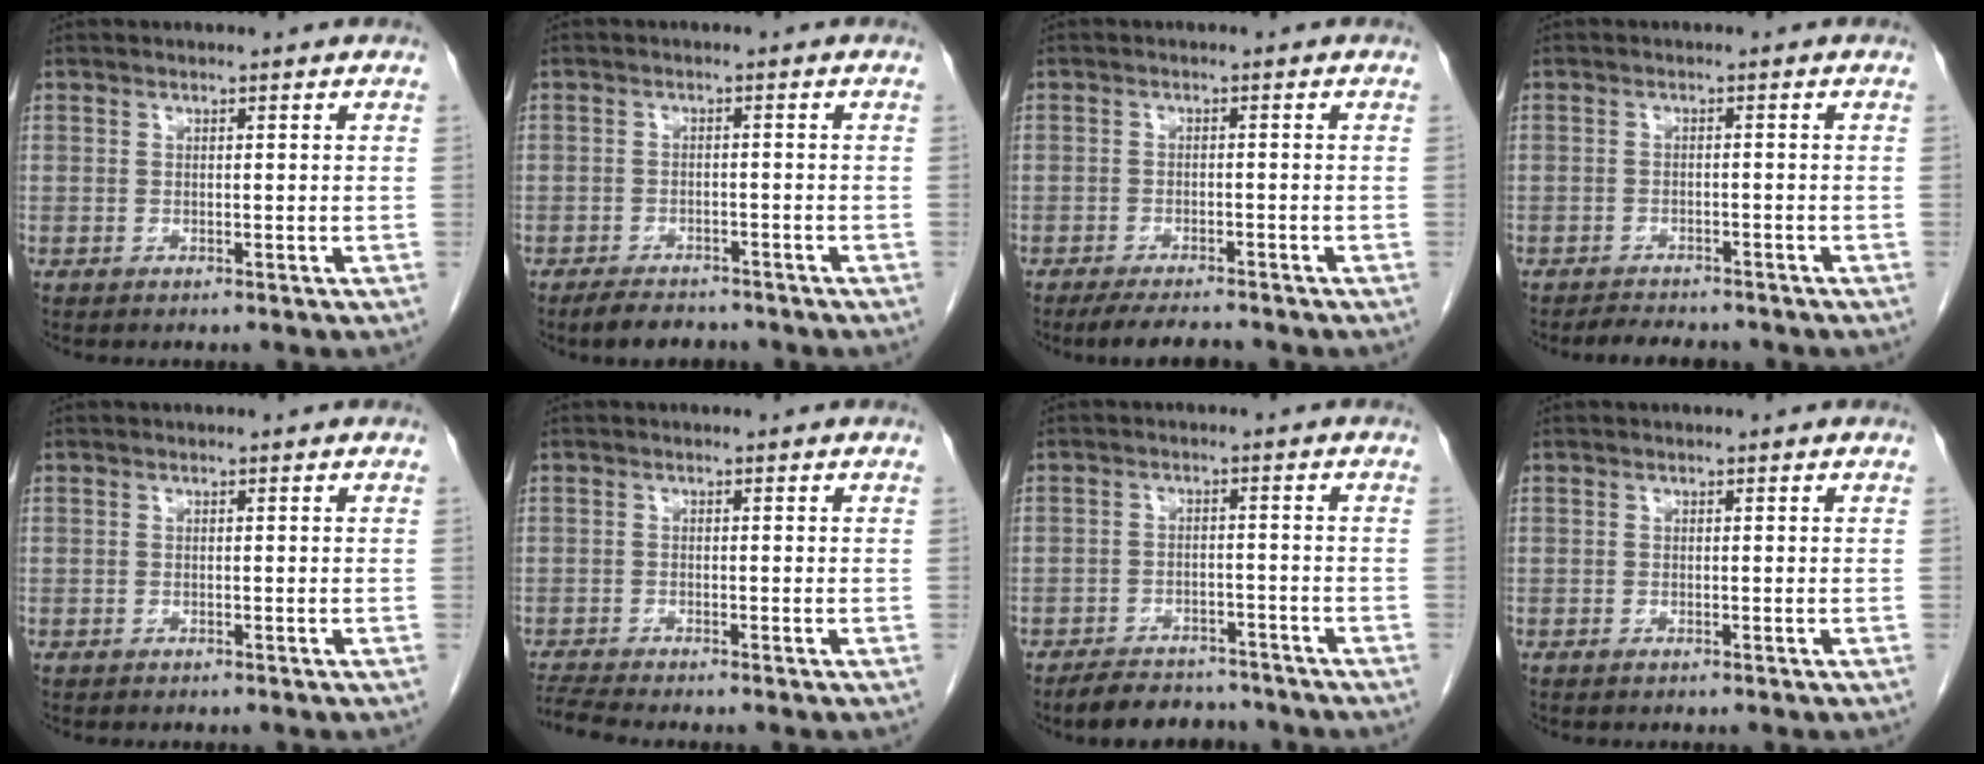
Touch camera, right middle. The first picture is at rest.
{"total": 4.8, "force": [-4.1, 1.9, 1.7], "torque": [-0.032, -0.004, -0.061]}
{"total": 5.2, "force": [-4.7, 0.7, 2.2], "torque": [-0.037, -0.014, -0.077]}
{"total": 4.8, "force": [-4.4, 1.3, 1.5], "torque": [-0.026, -0.008, -0.064]}
{"total": 0.0}
{"total": 2.8, "force": [-2.6, -1.0, 0.5], "torque": [-0.022, -0.018, -0.054]}
{"total": 7.9, "force": [-7.0, 2.9, 2.1], "torque": [-0.025, 0.000, -0.102]}
{"total": 0.0}